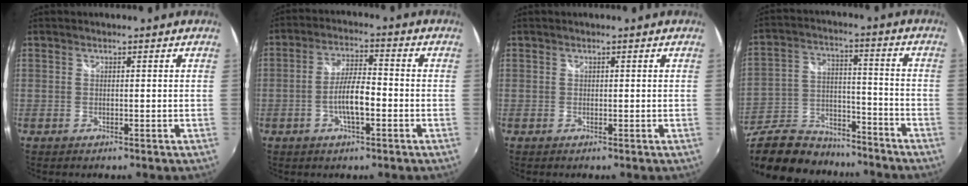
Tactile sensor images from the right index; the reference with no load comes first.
{"total": 6.6, "force": [-2.2, 1.7, 6.0], "torque": [-0.116, 0.004, -0.038]}
{"total": 0.0}
{"total": 25.9, "force": [-20.0, 11.5, 11.7], "torque": [-0.264, 0.004, -0.310]}